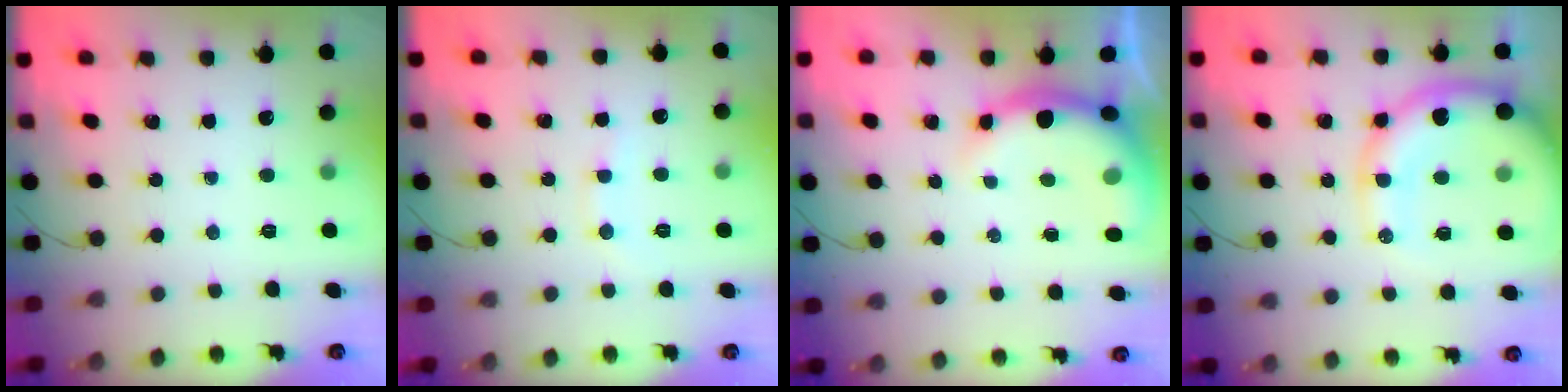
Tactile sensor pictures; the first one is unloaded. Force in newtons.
{"total": 6.2, "press": 6.0, "slide": 1.5}
{"total": 7.7, "press": 7.5, "slide": 1.6}
{"total": 17.9, "press": 17.5, "slide": 3.8}